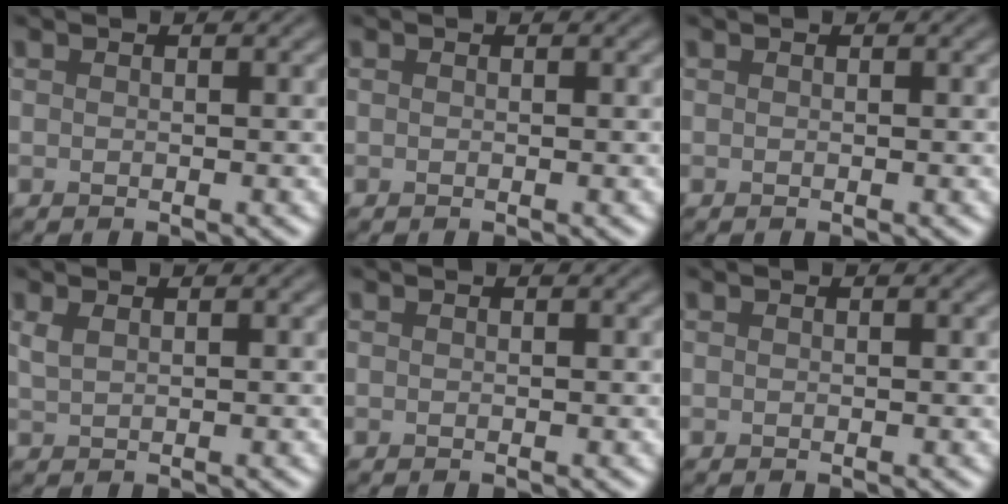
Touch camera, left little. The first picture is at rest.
{"total": 0.0}
{"total": 0.0}
{"total": 1.1, "force": [0.7, 0.5, 0.8], "torque": [-0.019, 0.002, 0.018]}
{"total": 0.0}
{"total": 0.0}